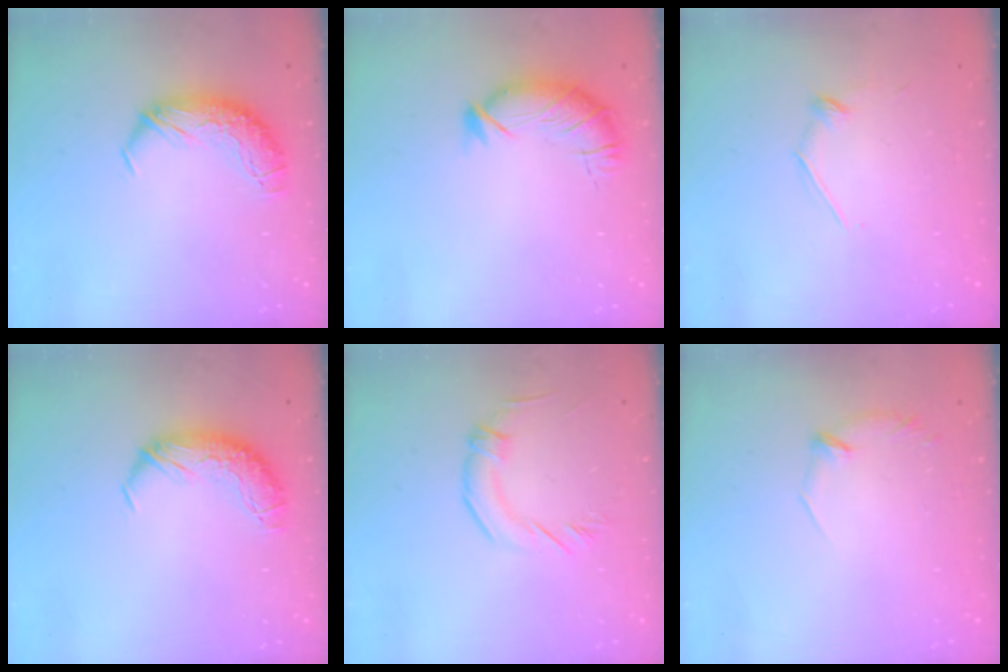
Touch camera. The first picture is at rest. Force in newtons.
{"total": 3.5, "press": 3.4, "slide": 0.9}
{"total": 7.1, "press": 7.0, "slide": 1.0}
{"total": 0.0}
{"total": 2.5, "press": 2.1, "slide": 1.4}
{"total": 5.7, "press": 5.6, "slide": 1.1}